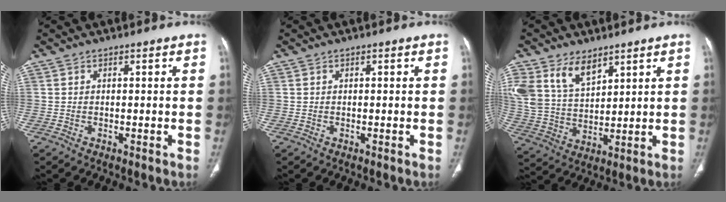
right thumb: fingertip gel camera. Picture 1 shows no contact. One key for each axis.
{"total": 0.0}
{"total": 12.5, "fx": 7.4, "fy": 7.2, "fz": 7.1, "tx": -0.124, "ty": -0.023, "tz": 0.160}